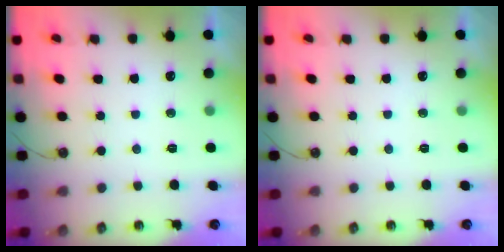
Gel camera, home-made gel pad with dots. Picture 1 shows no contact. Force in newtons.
{"total": 0.0}